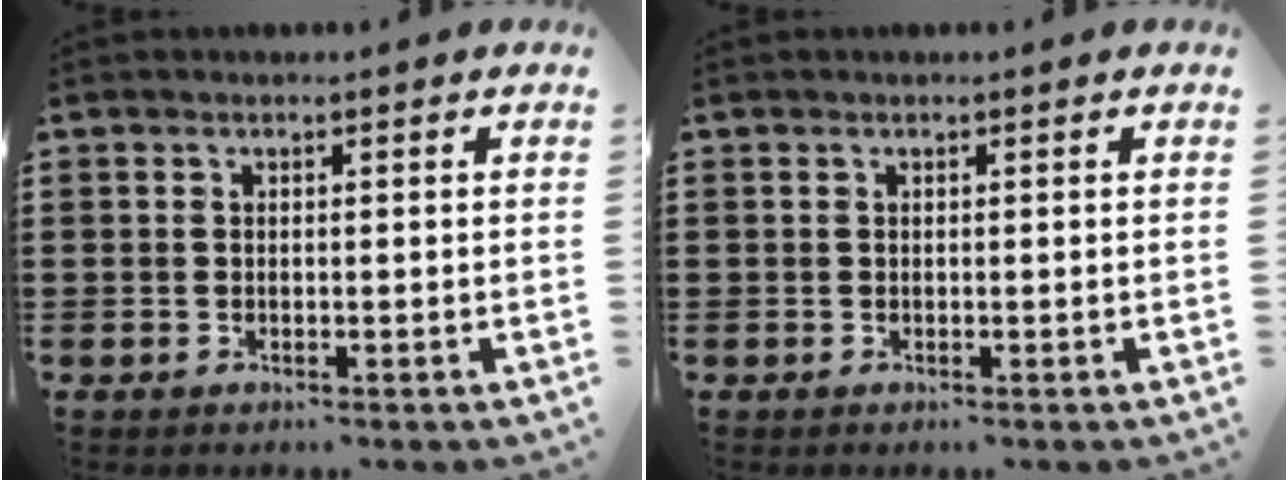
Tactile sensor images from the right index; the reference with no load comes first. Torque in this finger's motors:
{"motor_torque": [1.11, 1.03, 0.02, 0.01]}